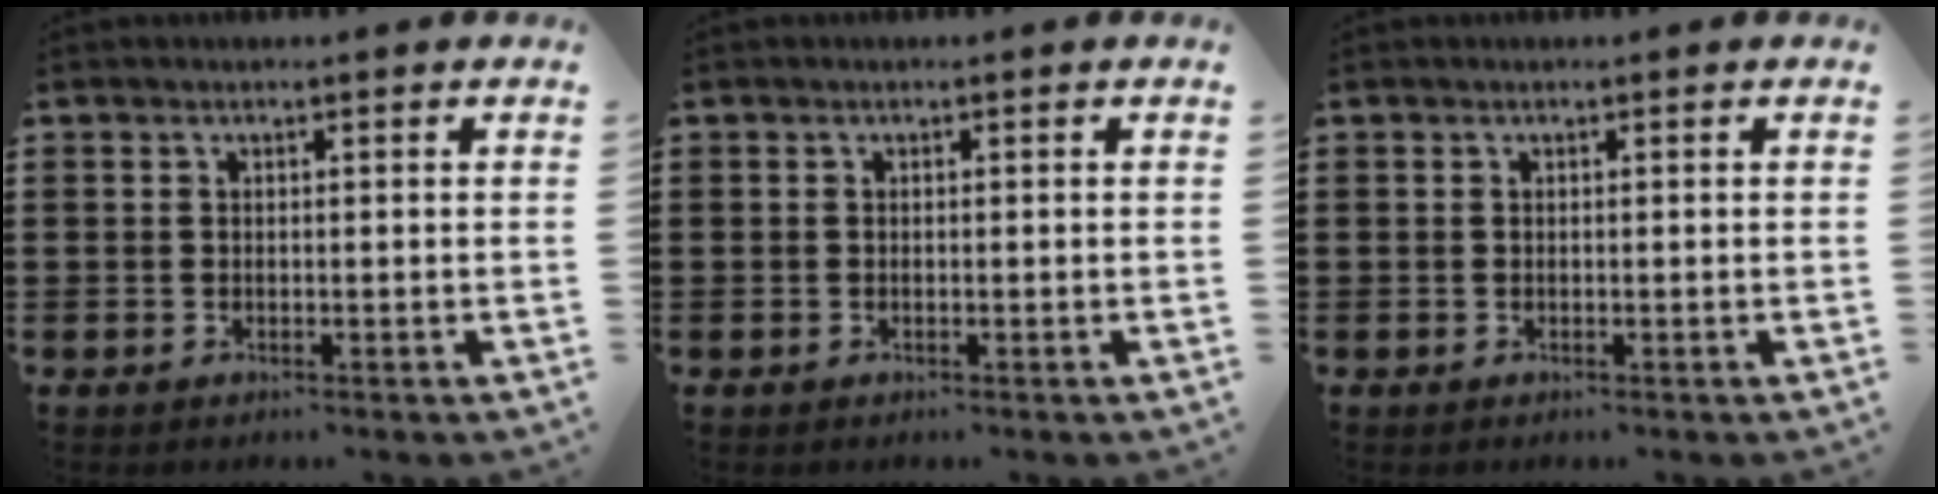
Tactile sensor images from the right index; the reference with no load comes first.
{"total": 0.0}
{"total": 0.0}